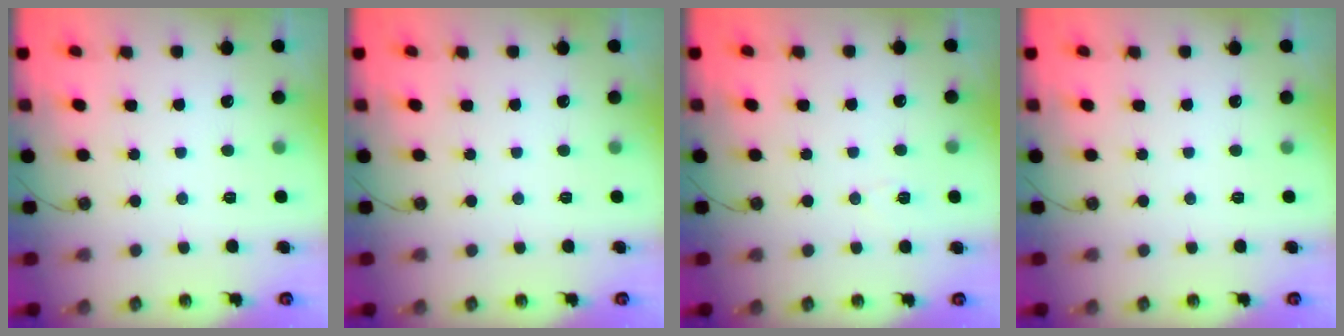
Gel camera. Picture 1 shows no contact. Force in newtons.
{"total": 0.0}
{"total": 4.2, "press": 4.1, "slide": 1.1}
{"total": 0.0}